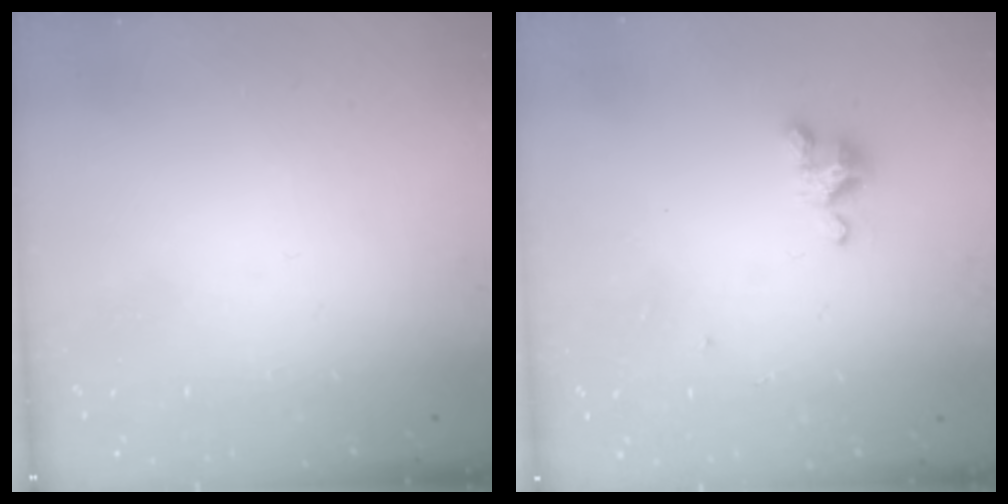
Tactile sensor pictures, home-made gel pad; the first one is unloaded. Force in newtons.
{"total": 2.9, "press": 2.9, "slide": 0.3}